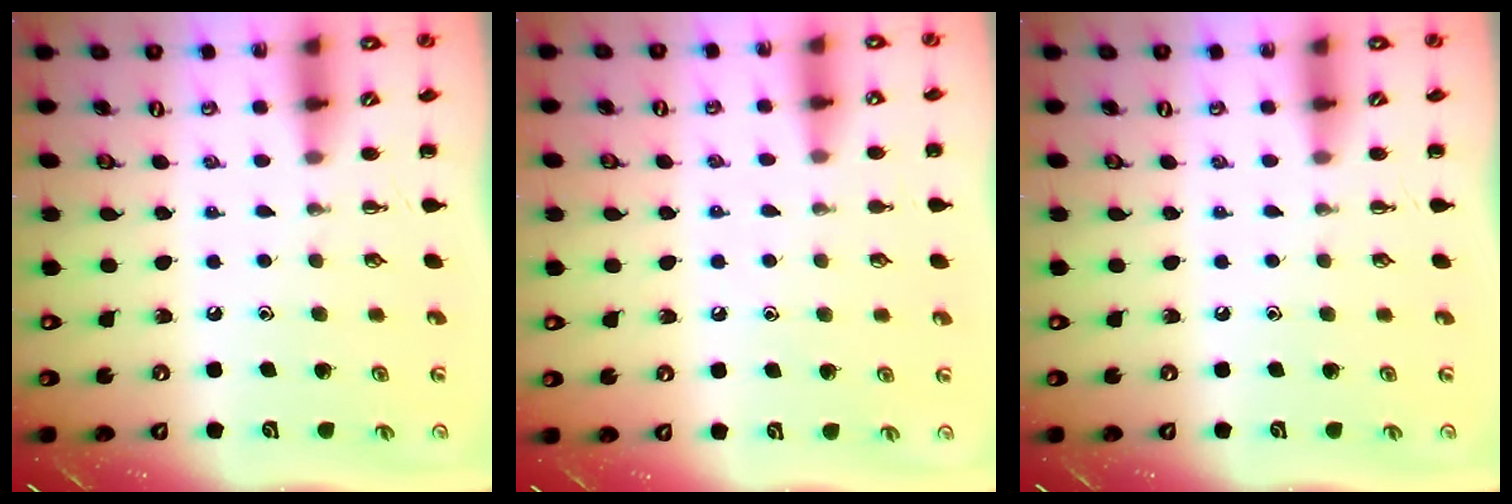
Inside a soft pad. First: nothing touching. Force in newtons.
{"total": 4.8, "press": 4.5, "slide": 1.6}
{"total": 0.0}